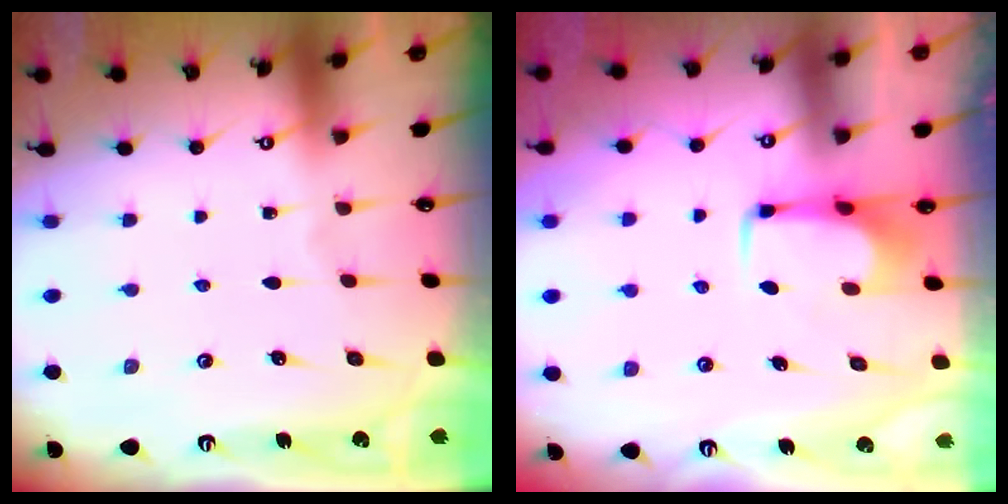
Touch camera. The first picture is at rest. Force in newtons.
{"total": 1.6, "press": 1.5, "slide": 0.5}